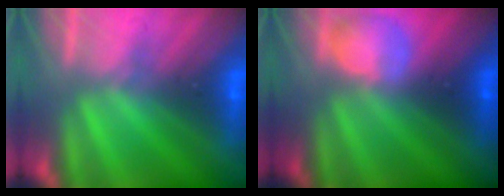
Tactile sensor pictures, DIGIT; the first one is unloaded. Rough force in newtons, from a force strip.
{"total": 2.4}